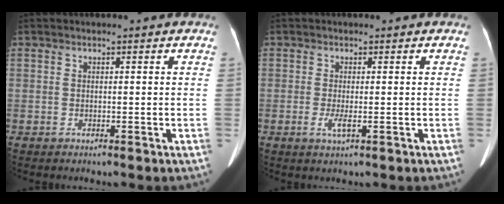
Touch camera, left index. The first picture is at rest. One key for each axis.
{"total": 1.8, "fx": -0.7, "fy": 0.3, "fz": 1.6, "tx": -0.038, "ty": -0.007, "tz": -0.011}